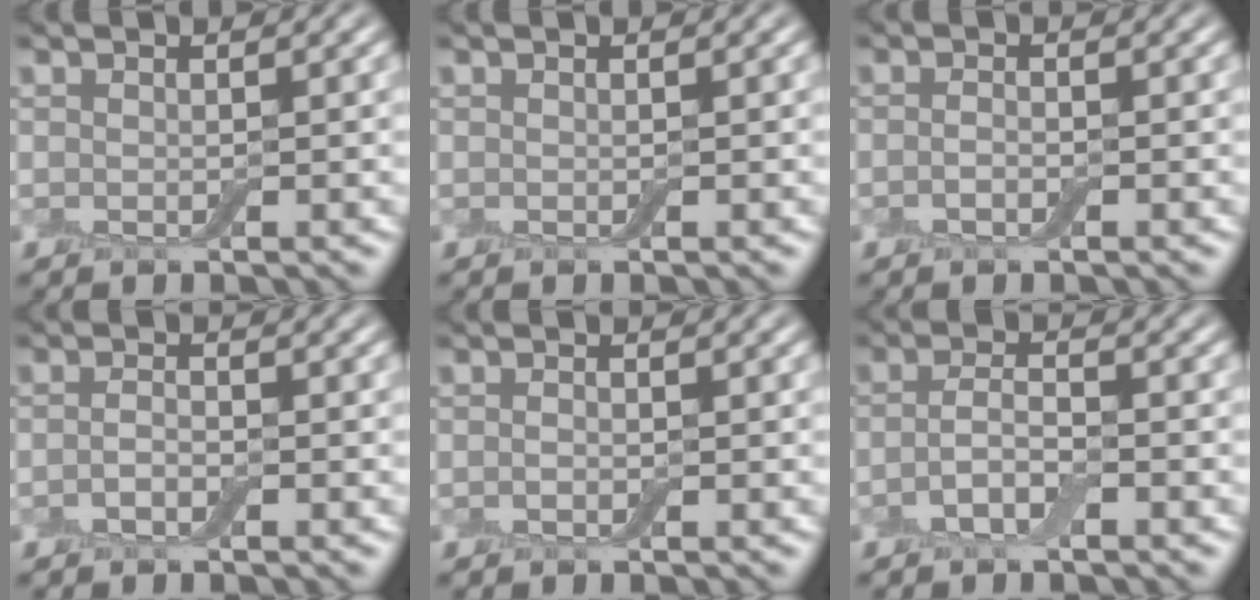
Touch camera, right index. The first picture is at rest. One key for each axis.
{"total": 0.0}
{"total": 0.9, "fx": -0.4, "fy": 0.4, "fz": 0.7, "tx": -0.018, "ty": -0.001, "tz": -0.009}
{"total": 1.2, "fx": -0.5, "fy": 0.5, "fz": 1.0, "tx": -0.023, "ty": 0.000, "tz": -0.013}
{"total": 0.6, "fx": -0.2, "fy": 0.3, "fz": 0.5, "tx": -0.011, "ty": 0.000, "tz": -0.005}
{"total": 2.5, "fx": -1.1, "fy": 0.9, "fz": 2.0, "tx": -0.045, "ty": 0.004, "tz": -0.028}